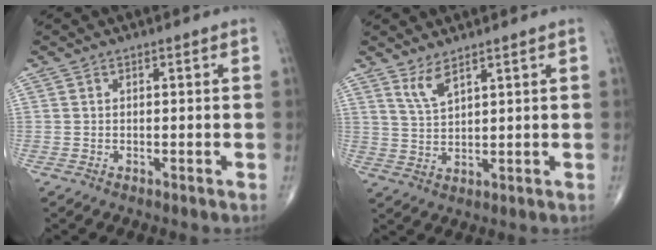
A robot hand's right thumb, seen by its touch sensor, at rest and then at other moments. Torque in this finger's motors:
{"motor_torque": [-0.12, 0.18, 0.44, 0.42, 0.02]}